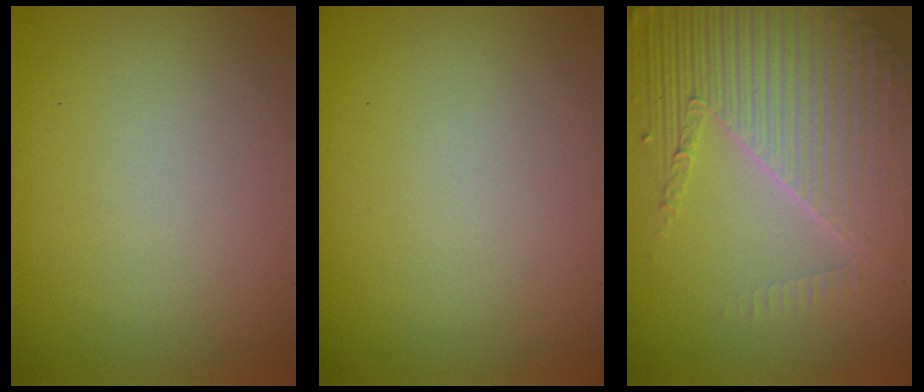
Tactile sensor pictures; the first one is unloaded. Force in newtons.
{"total": 0.0}
{"total": 7.8, "press": 5.4, "slide": 5.6}